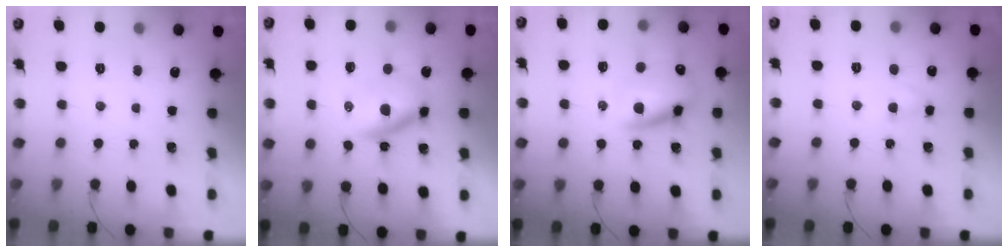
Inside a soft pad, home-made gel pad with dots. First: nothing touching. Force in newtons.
{"total": 8.0, "press": 7.7, "slide": 2.4}
{"total": 13.8, "press": 13.5, "slide": 2.9}
{"total": 2.8, "press": 2.6, "slide": 1.1}